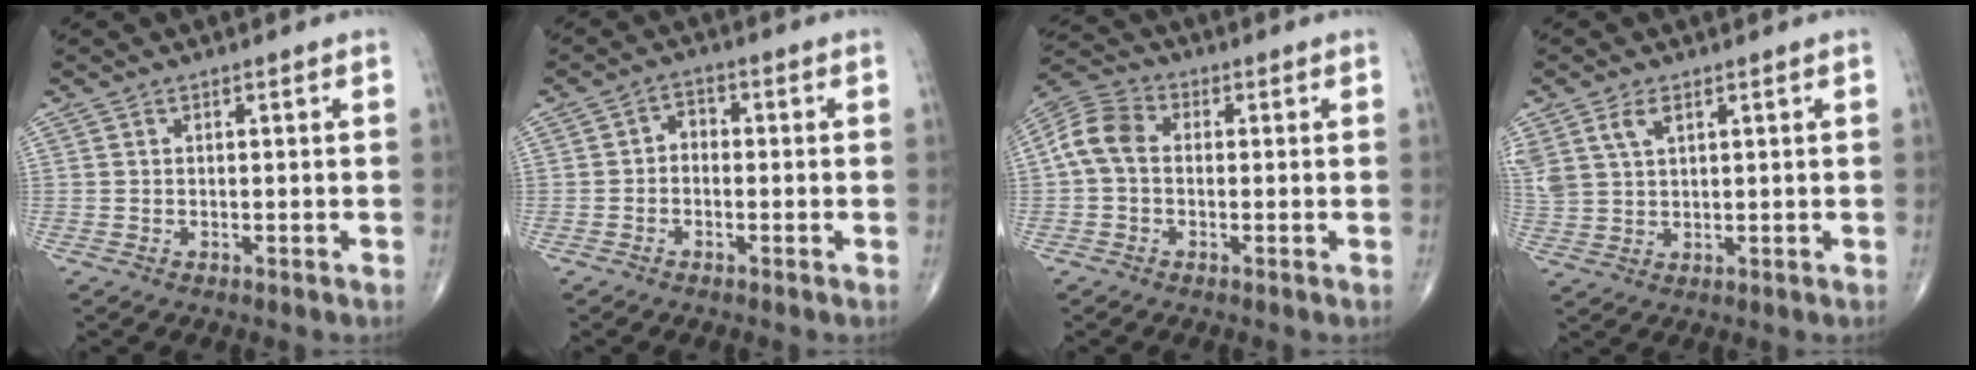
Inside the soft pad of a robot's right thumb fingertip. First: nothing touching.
{"total": 2.7, "force": [-0.6, 2.1, 1.6], "torque": [-0.011, 0.016, -0.023]}
{"total": 7.5, "force": [0.0, 5.4, 5.1], "torque": [-0.097, 0.023, -0.014]}
{"total": 6.8, "force": [3.4, 4.0, 4.4], "torque": [-0.100, -0.002, 0.076]}